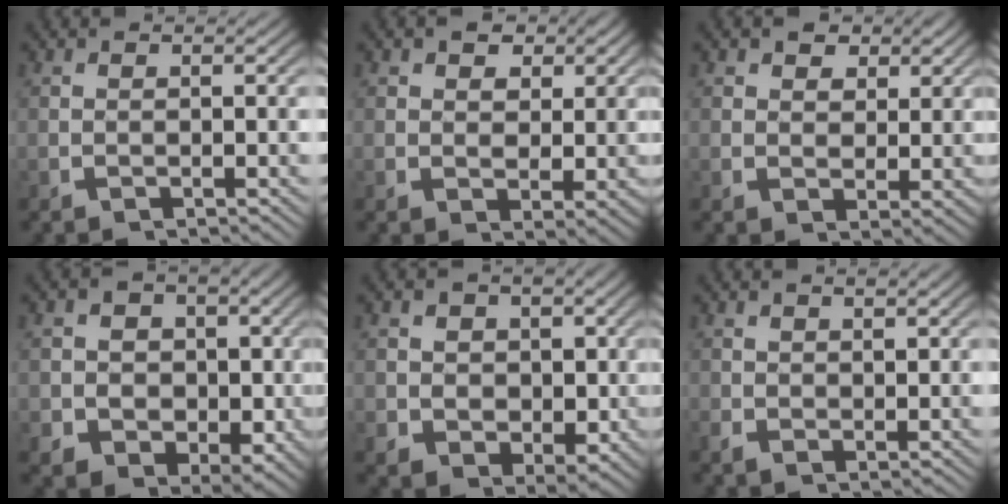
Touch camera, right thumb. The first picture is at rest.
{"total": 4.5, "force": [1.6, 3.4, 2.6], "torque": [-0.041, -0.023, 0.035]}
{"total": 4.1, "force": [1.8, 3.0, 2.0], "torque": [-0.032, -0.021, 0.039]}
{"total": 11.8, "force": [-0.6, 9.8, 6.5], "torque": [-0.127, -0.053, 0.001]}
{"total": 7.3, "force": [0.4, 6.1, 4.0], "torque": [-0.086, -0.048, 0.023]}
{"total": 1.1, "force": [0.4, 0.8, 0.5], "torque": [-0.015, -0.008, 0.015]}